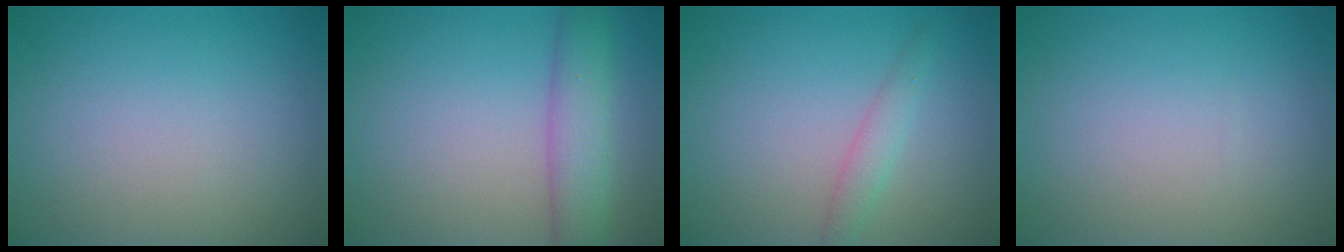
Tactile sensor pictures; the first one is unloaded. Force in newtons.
{"total": 4.0, "press": 4.0, "slide": 0.1}
{"total": 1.6, "press": 1.6, "slide": 0.0}
{"total": 0.0}